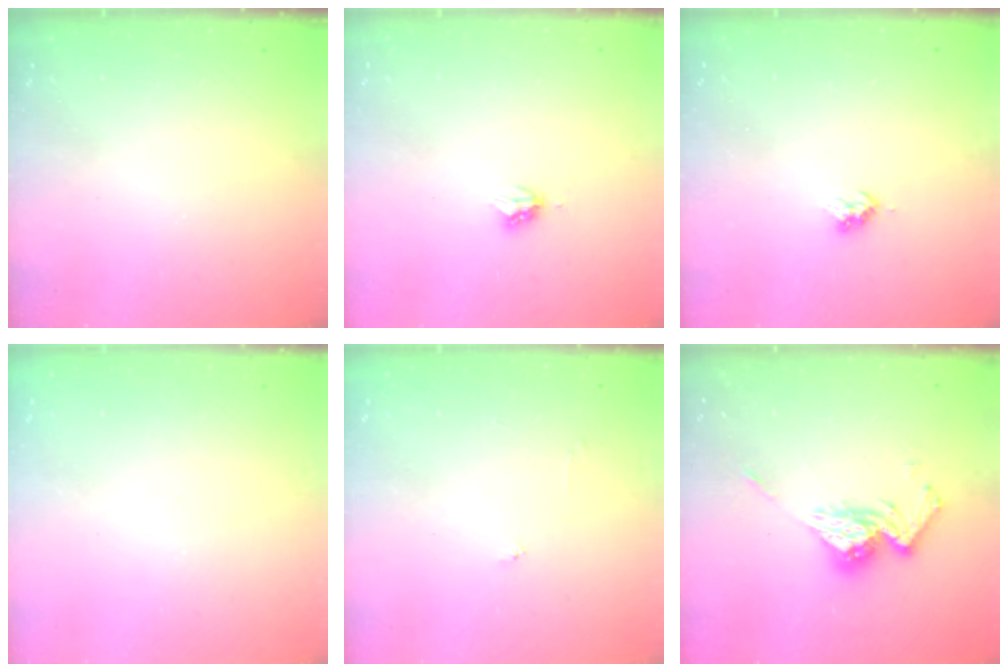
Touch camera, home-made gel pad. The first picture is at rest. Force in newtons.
{"total": 3.3, "press": 3.3, "slide": 0.5}
{"total": 3.1, "press": 3.1, "slide": 0.4}
{"total": 0.0}
{"total": 3.9, "press": 3.9, "slide": 0.3}
{"total": 13.5, "press": 13.4, "slide": 1.2}